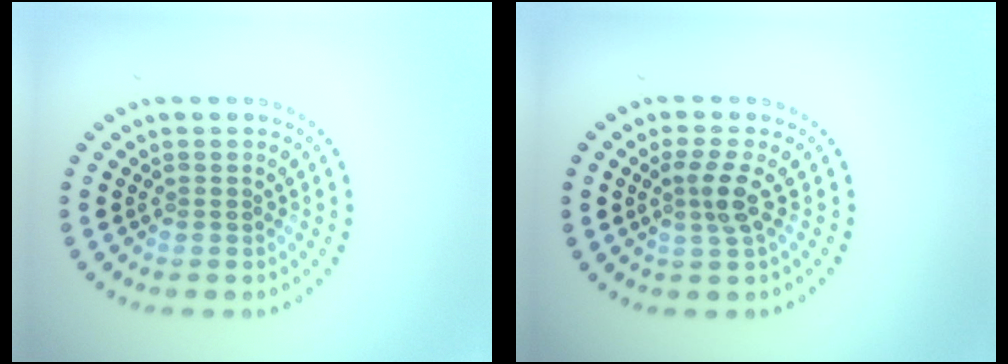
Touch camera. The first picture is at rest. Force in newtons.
{"total": 2.4, "press": 1.8, "slide": 1.5}